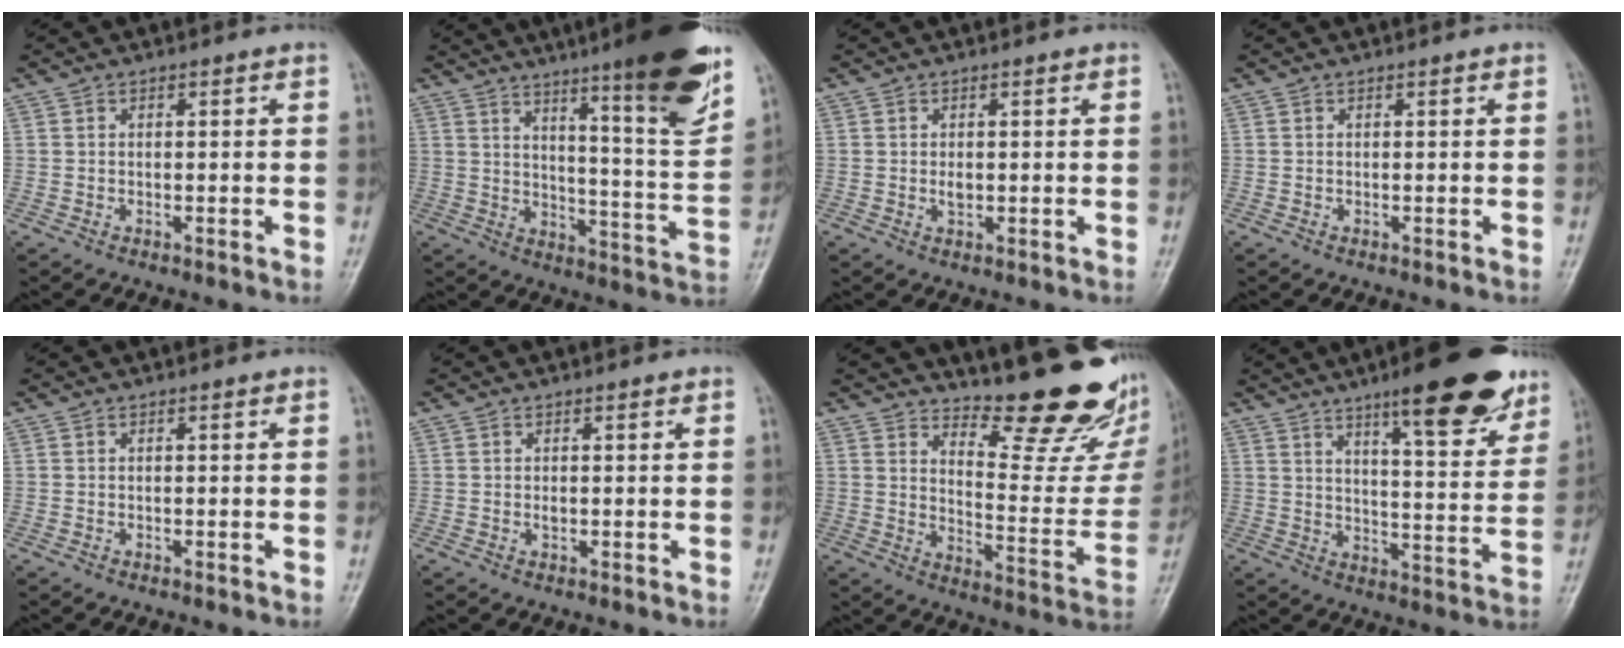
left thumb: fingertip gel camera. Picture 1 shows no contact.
{"total": 20.7, "force": [12.9, 2.4, 16.0], "torque": [-0.199, -0.065, 0.188]}
{"total": 1.7, "force": [0.1, 1.2, 1.3], "torque": [-0.014, -0.001, 0.002]}
{"total": 0.0}
{"total": 0.0}
{"total": 1.0, "force": [0.2, 0.7, 0.7], "torque": [-0.007, 0.000, 0.002]}
{"total": 19.7, "force": [15.8, 5.4, 10.5], "torque": [-0.101, -0.141, 0.215]}
{"total": 18.8, "force": [12.1, 4.7, 13.6], "torque": [-0.149, -0.054, 0.175]}